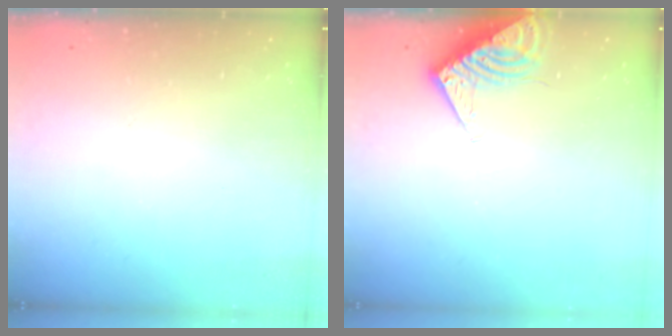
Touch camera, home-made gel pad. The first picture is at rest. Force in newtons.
{"total": 7.6, "press": 7.5, "slide": 0.9}